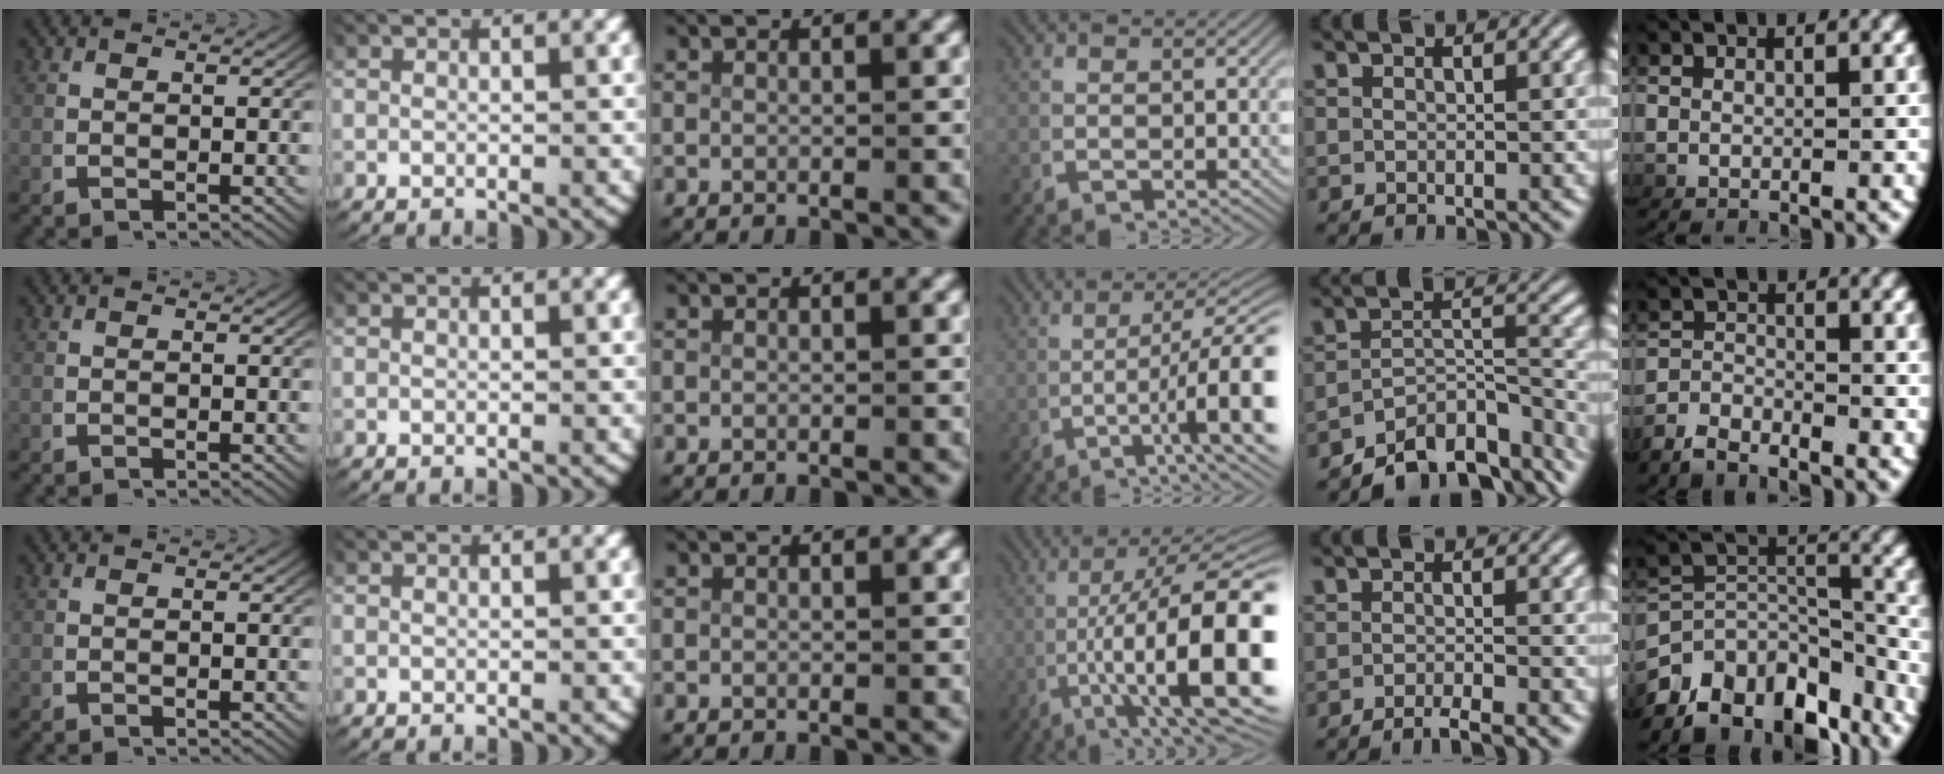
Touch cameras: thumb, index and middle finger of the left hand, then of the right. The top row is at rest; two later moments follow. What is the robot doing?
{"motion": "lift_and_place", "object": "router"}